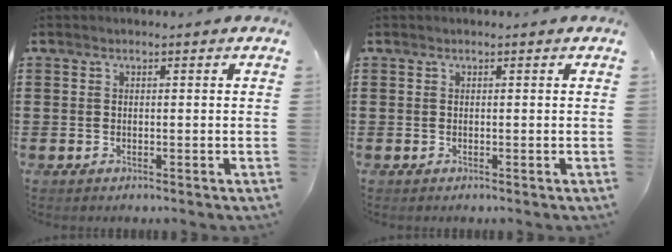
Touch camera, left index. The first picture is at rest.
{"total": 0.0}